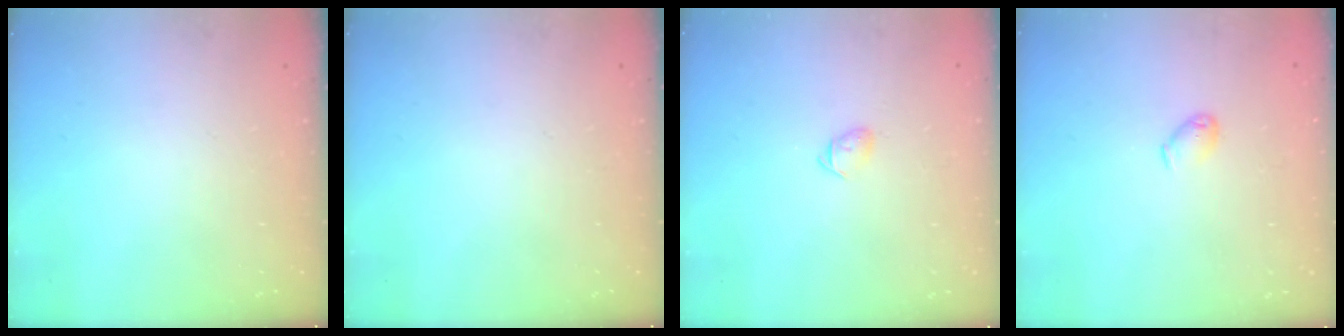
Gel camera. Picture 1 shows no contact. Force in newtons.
{"total": 0.0}
{"total": 3.5, "press": 3.3, "slide": 1.0}
{"total": 3.5, "press": 3.5, "slide": 0.6}